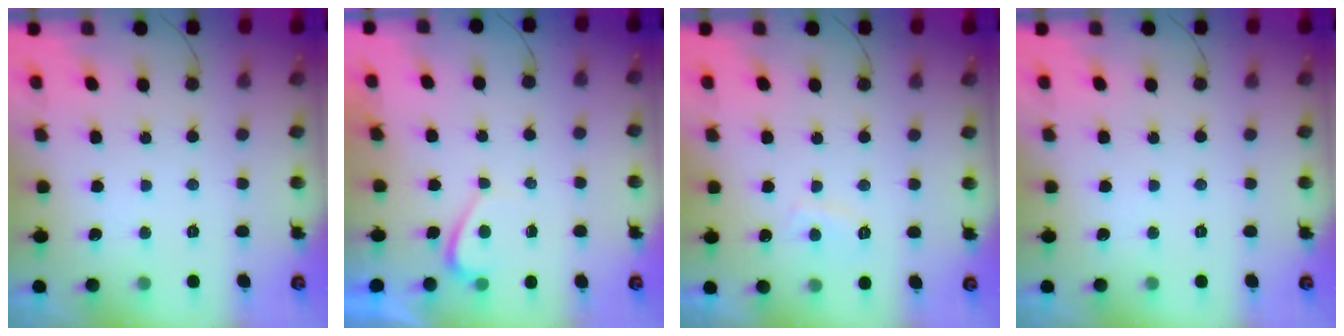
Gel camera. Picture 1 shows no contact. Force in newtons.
{"total": 0.7, "press": 0.5, "slide": 0.5}
{"total": 3.2, "press": 3.1, "slide": 0.5}
{"total": 0.0}